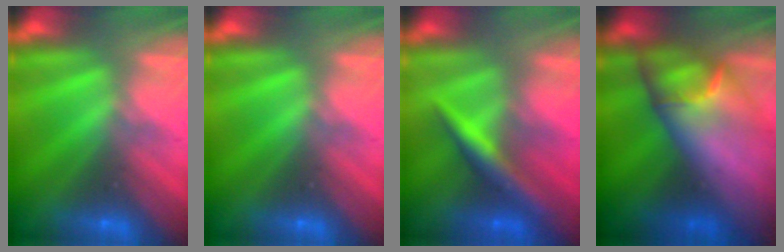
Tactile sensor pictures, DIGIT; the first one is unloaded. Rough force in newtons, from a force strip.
{"total": 0.0}
{"total": 2.4}
{"total": 6.2}